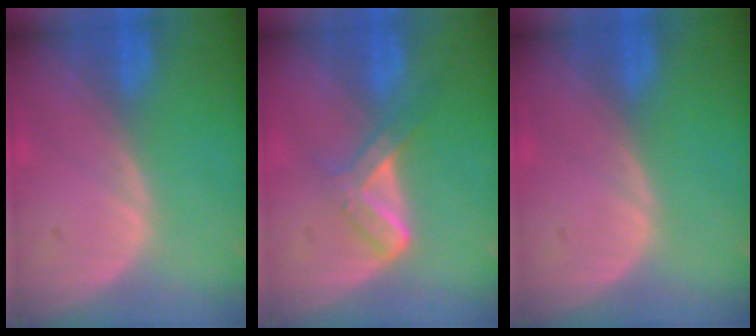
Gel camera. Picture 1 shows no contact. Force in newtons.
{"total": 5.5, "press": 4.7, "slide": 2.8}
{"total": 0.0}